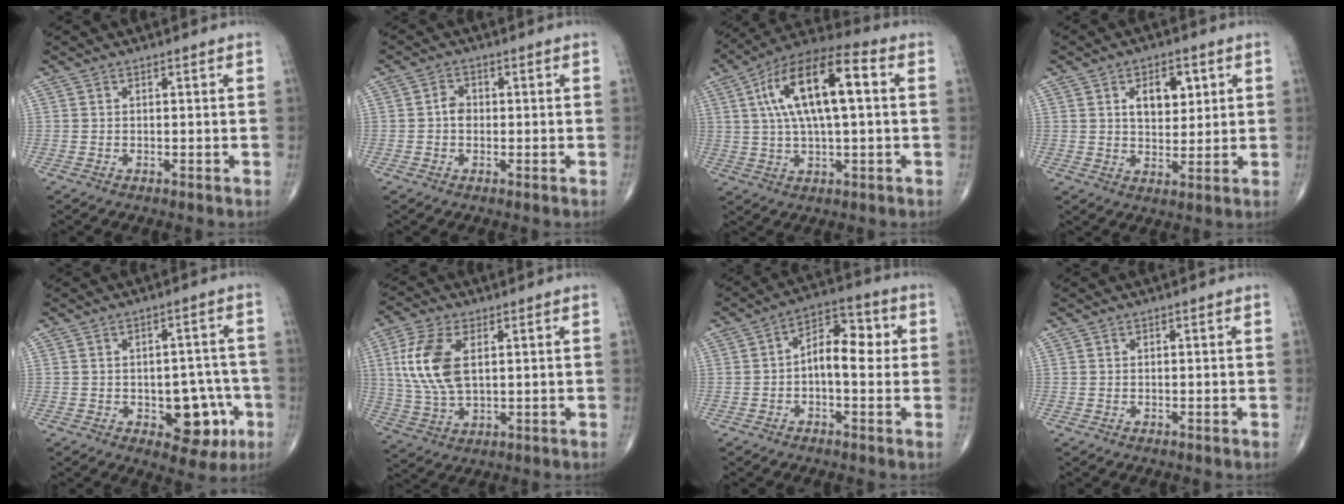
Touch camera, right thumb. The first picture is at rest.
{"total": 2.3, "force": [-0.2, 1.9, 1.4], "torque": [-0.011, 0.008, -0.012]}
{"total": 17.5, "force": [3.5, 6.3, 16.0], "torque": [-0.286, 0.030, 0.054]}
{"total": 7.6, "force": [2.6, 4.5, 5.6], "torque": [-0.058, -0.012, 0.042]}
{"total": 9.9, "force": [-3.2, 5.8, 7.4], "torque": [-0.051, 0.022, -0.033]}
{"total": 11.9, "force": [2.6, 6.2, 9.8], "torque": [-0.216, -0.005, 0.054]}
{"total": 9.2, "force": [0.0, 5.0, 7.7], "torque": [-0.091, 0.033, -0.007]}
{"total": 0.0}